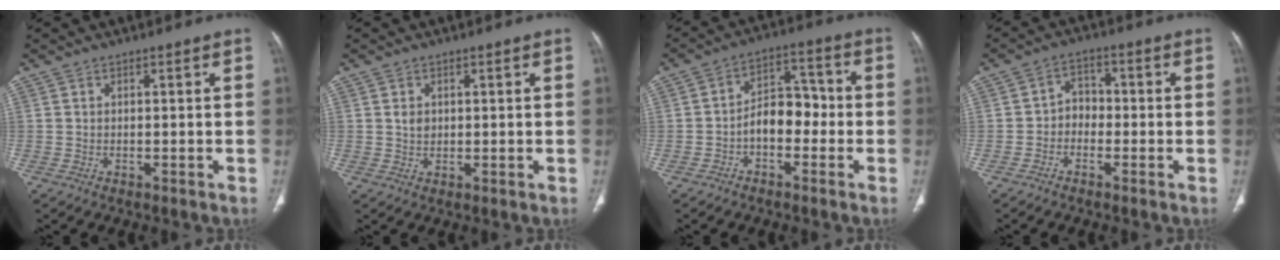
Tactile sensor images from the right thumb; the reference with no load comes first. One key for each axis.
{"total": 2.0, "fx": 0.5, "fy": 1.5, "fz": 1.1, "tx": -0.015, "ty": -0.004, "tz": 0.012}
{"total": 8.1, "fx": -2.1, "fy": 5.4, "fz": 5.7, "tx": -0.062, "ty": 0.042, "tz": -0.046}
{"total": 4.2, "fx": -1.4, "fy": 3.4, "fz": 2.0, "tx": -0.007, "ty": 0.024, "tz": -0.036}